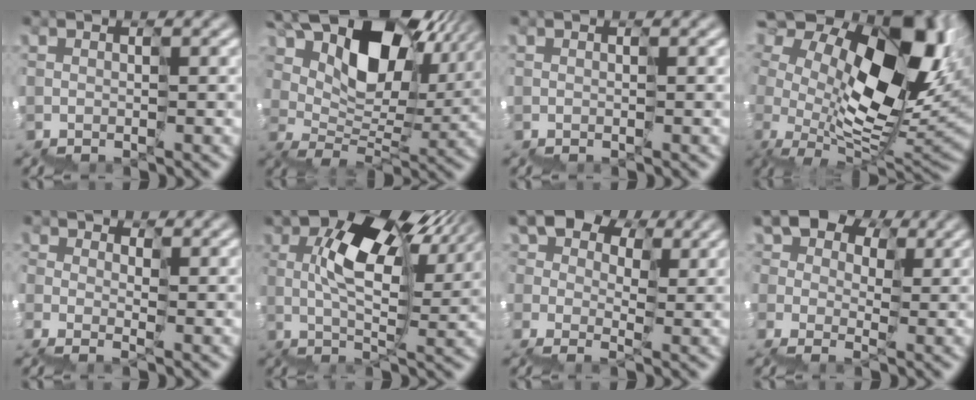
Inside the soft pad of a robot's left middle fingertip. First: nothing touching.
{"total": 12.0, "force": [7.7, 6.5, 6.4], "torque": [-0.113, 0.017, 0.139]}
{"total": 0.0}
{"total": 15.4, "force": [6.2, 8.6, 11.2], "torque": [-0.190, 0.017, 0.107]}
{"total": 1.3, "force": [0.8, 1.0, 0.1], "torque": [0.003, 0.005, 0.010]}
{"total": 7.3, "force": [3.4, 2.8, 5.8], "torque": [-0.099, 0.021, 0.053]}
{"total": 5.7, "force": [3.2, 4.0, 2.6], "torque": [-0.037, 0.032, 0.034]}
{"total": 6.1, "force": [3.2, 4.4, 2.7], "torque": [-0.037, 0.032, 0.035]}